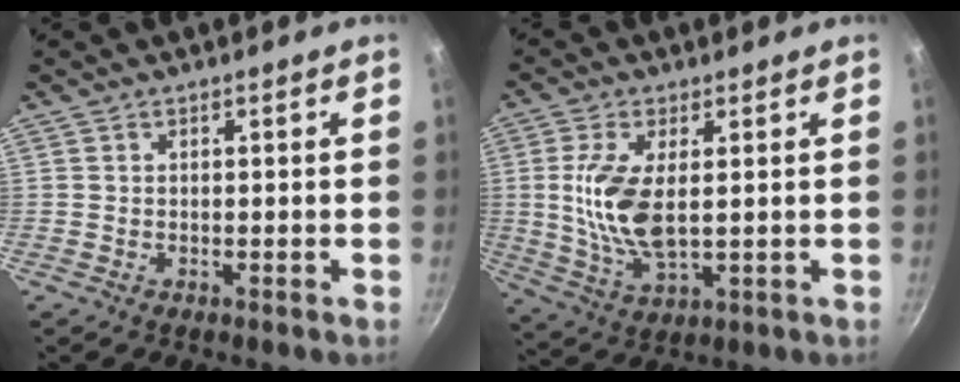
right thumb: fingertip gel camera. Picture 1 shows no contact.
{"total": 11.1, "force": [1.0, 4.9, 9.9], "torque": [-0.208, -0.016, 0.029]}